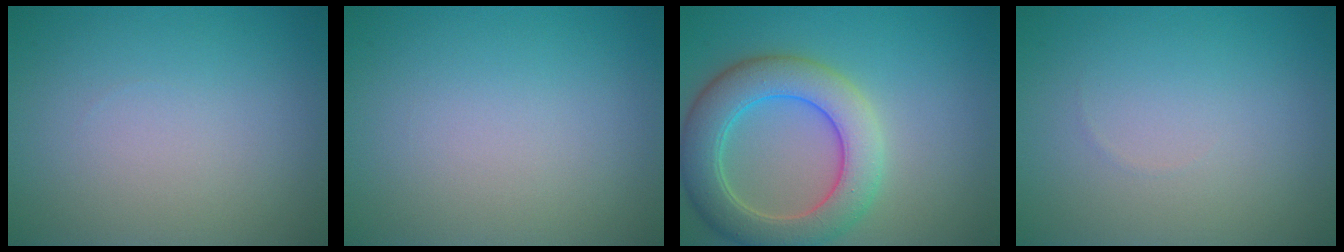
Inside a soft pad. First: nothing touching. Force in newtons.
{"total": 0.0}
{"total": 7.0, "press": 7.0, "slide": 0.7}
{"total": 0.0}